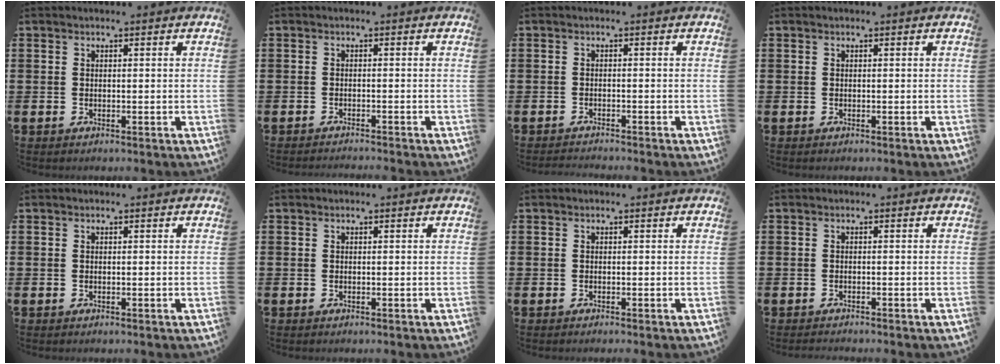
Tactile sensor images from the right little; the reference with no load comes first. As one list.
[{"total": 0.8, "force": [-0.8, -0.2, 0.0], "torque": [0.000, 0.000, -0.016]}, {"total": 1.0, "force": [-1.0, -0.1, 0.0], "torque": [-0.002, 0.001, -0.020]}, {"total": 0.0}, {"total": 0.0}, {"total": 0.0}, {"total": 0.0}, {"total": 0.5, "force": [-0.5, 0.0, 0.0], "torque": [-0.001, -0.002, -0.010]}]